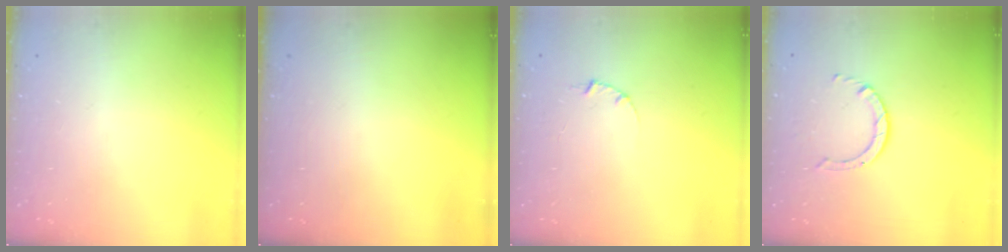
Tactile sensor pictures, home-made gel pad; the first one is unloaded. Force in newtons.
{"total": 0.0}
{"total": 1.0, "press": 1.0, "slide": 0.3}
{"total": 1.4, "press": 1.4, "slide": 0.2}